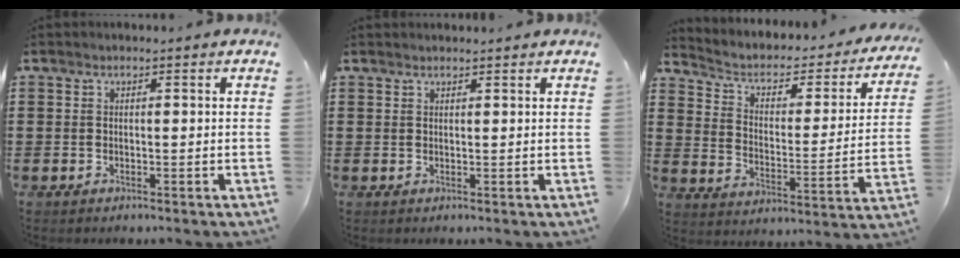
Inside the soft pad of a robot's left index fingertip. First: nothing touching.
{"total": 0.9, "force": [0.8, -0.1, 0.2], "torque": [-0.005, -0.003, 0.017]}
{"total": 3.0, "force": [1.3, 2.0, 1.8], "torque": [-0.049, -0.014, 0.010]}